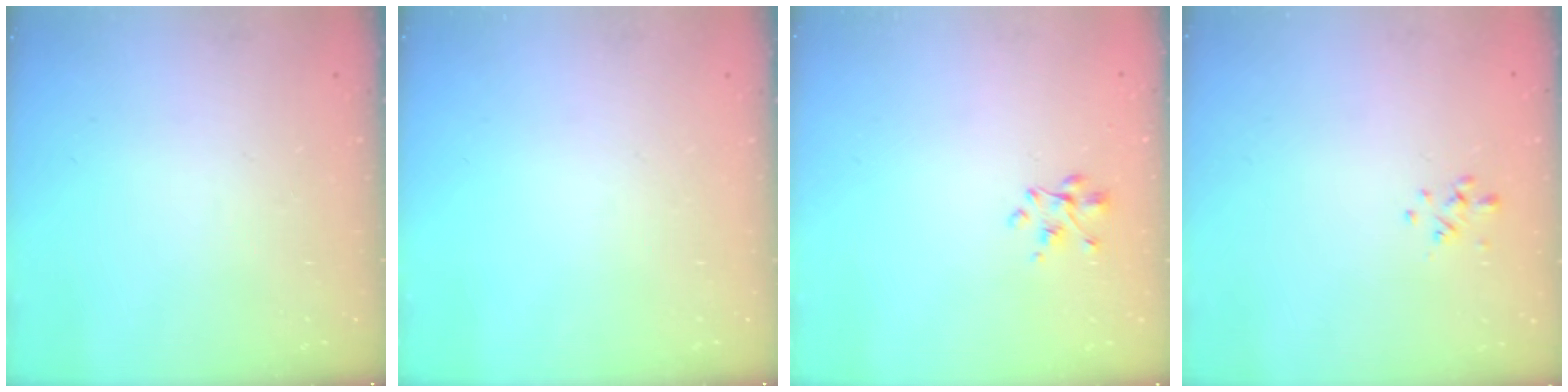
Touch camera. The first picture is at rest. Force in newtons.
{"total": 0.0}
{"total": 2.4, "press": 2.3, "slide": 0.8}
{"total": 0.9, "press": 0.7, "slide": 0.5}